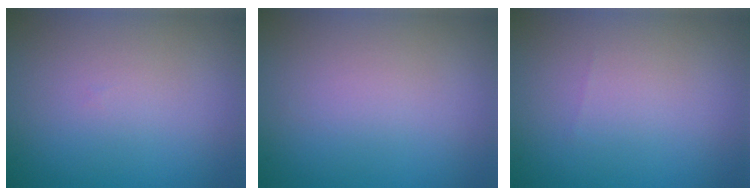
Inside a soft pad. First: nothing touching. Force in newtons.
{"total": 0.0}
{"total": 0.0}